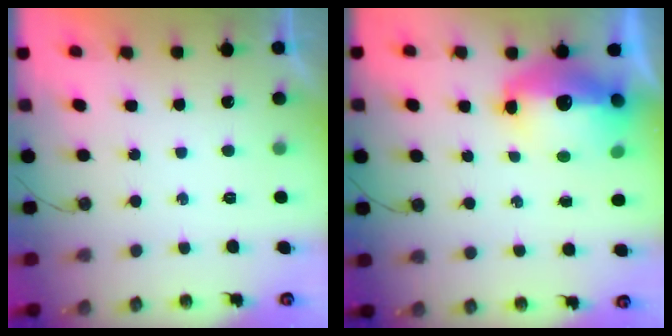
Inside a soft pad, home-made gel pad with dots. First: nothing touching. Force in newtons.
{"total": 16.7, "press": 16.6, "slide": 1.7}